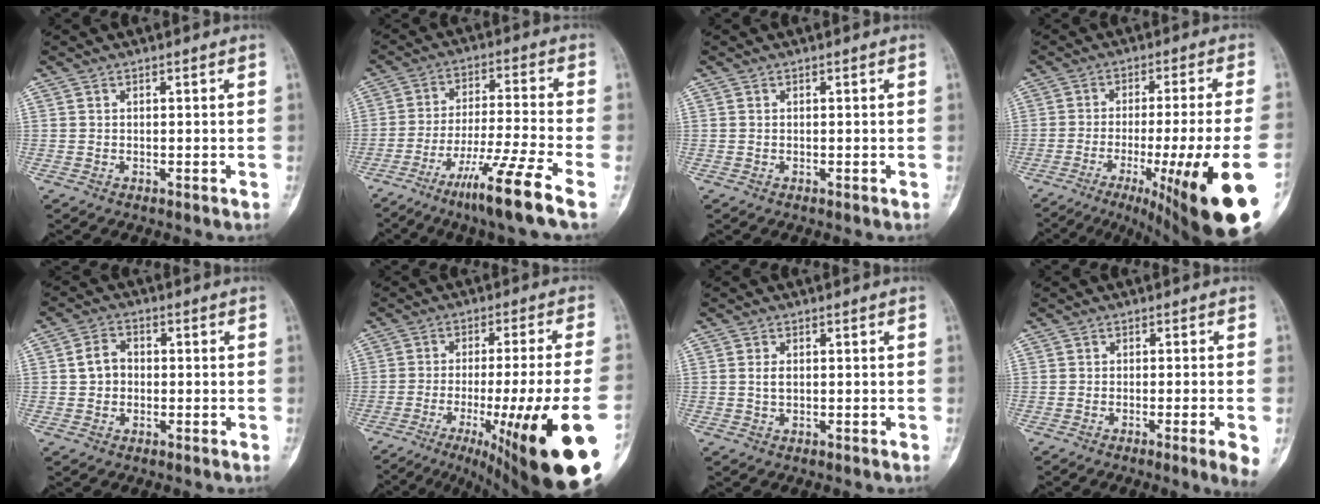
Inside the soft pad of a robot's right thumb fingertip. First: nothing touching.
{"total": 14.3, "force": [-8.3, -0.1, 11.6], "torque": [-0.228, 0.024, -0.146]}
{"total": 0.0}
{"total": 24.7, "force": [-10.1, 3.0, 22.3], "torque": [-0.262, 0.008, -0.143]}
{"total": 4.4, "force": [-0.1, 3.6, 2.4], "torque": [-0.034, 0.017, -0.006]}
{"total": 27.1, "force": [-10.3, 3.8, 24.7], "torque": [-0.300, 0.009, -0.145]}
{"total": 1.7, "force": [0.1, 1.1, 1.3], "torque": [-0.026, 0.001, 0.002]}
{"total": 4.7, "force": [-1.8, -0.3, 4.3], "torque": [-0.071, -0.007, -0.029]}